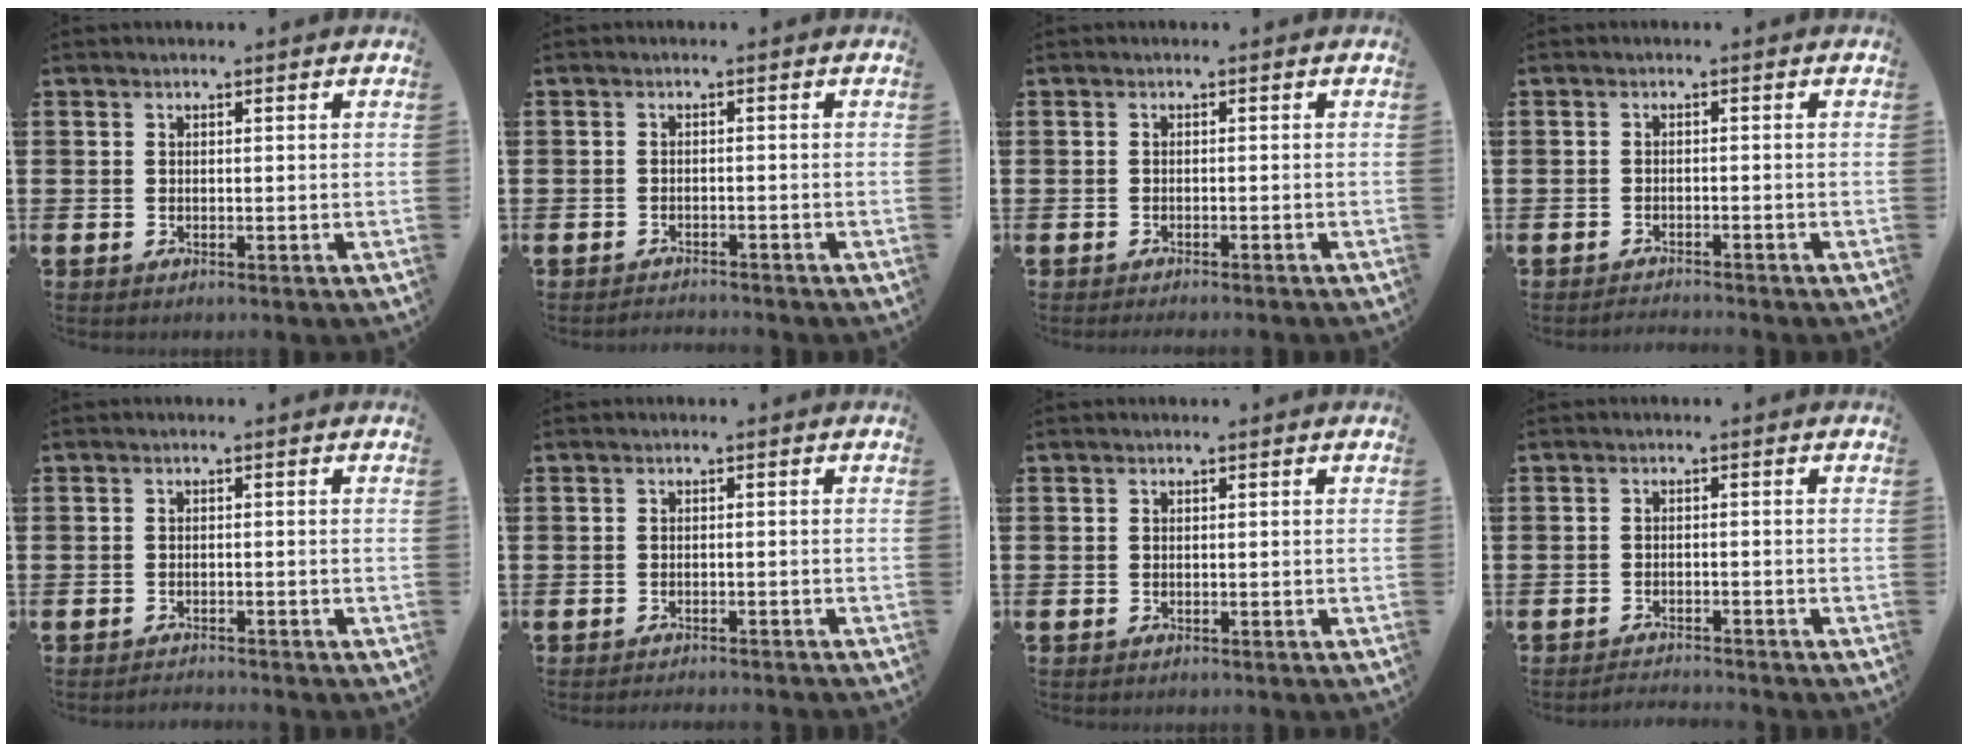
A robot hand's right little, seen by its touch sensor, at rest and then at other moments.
{"total": 1.2, "force": [-1.2, -0.1, -0.1], "torque": [-0.001, 0.002, -0.024]}
{"total": 0.7, "force": [-0.7, -0.1, 0.1], "torque": [-0.001, -0.002, -0.014]}
{"total": 1.2, "force": [-1.2, -0.1, 0.0], "torque": [-0.003, 0.001, -0.025]}
{"total": 1.1, "force": [-1.1, -0.1, -0.1], "torque": [-0.001, 0.002, -0.023]}
{"total": 1.0, "force": [-1.0, -0.1, 0.0], "torque": [-0.001, 0.001, -0.021]}
{"total": 0.0}
{"total": 1.5, "force": [-1.5, -0.1, -0.1], "torque": [-0.002, 0.004, -0.031]}